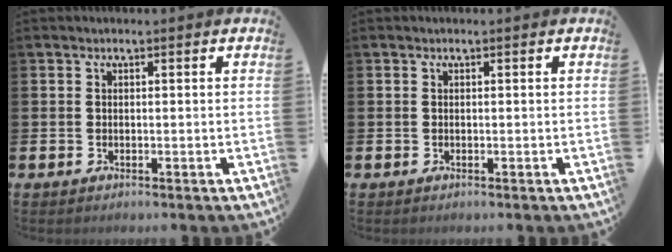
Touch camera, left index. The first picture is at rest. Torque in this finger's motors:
{"motor_torque": [0.00, 0.00, 0.00, 0.00]}